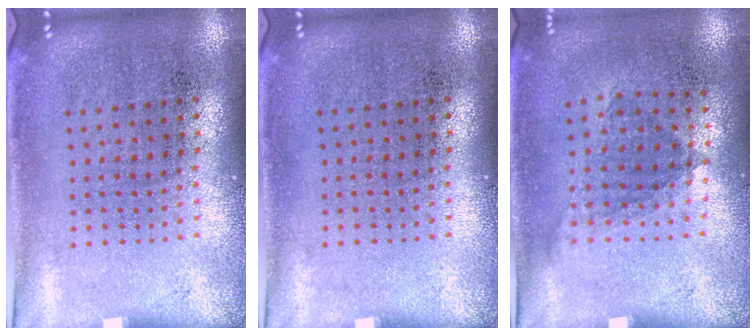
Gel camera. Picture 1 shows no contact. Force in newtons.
{"total": 0.0}
{"total": 1.1, "press": 0.8, "slide": 0.7}